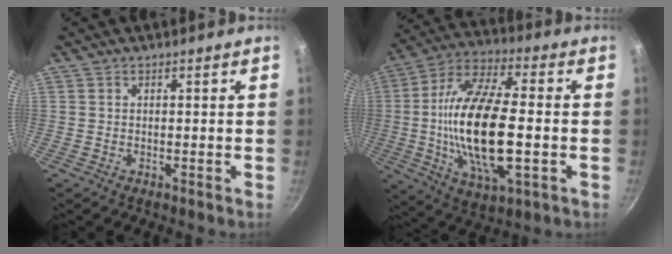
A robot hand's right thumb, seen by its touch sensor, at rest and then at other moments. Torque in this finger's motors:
{"motor_torque": [0.63, 3.41, 2.78, 0.01, 0.65]}